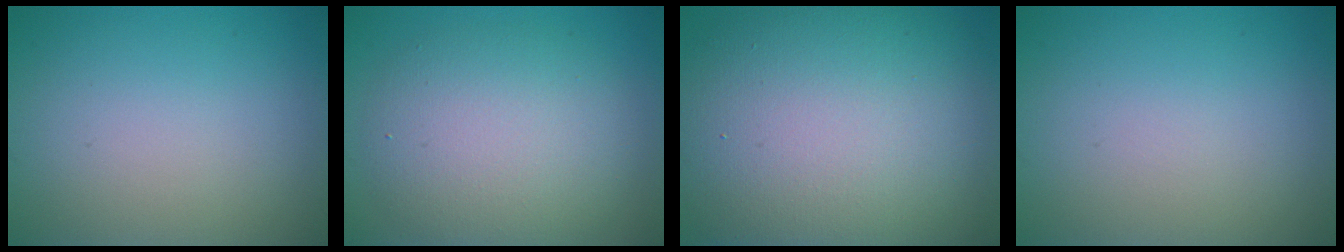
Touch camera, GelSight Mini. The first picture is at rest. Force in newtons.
{"total": 6.8, "press": 6.8, "slide": 0.5}
{"total": 15.8, "press": 15.8, "slide": 0.6}
{"total": 0.0}